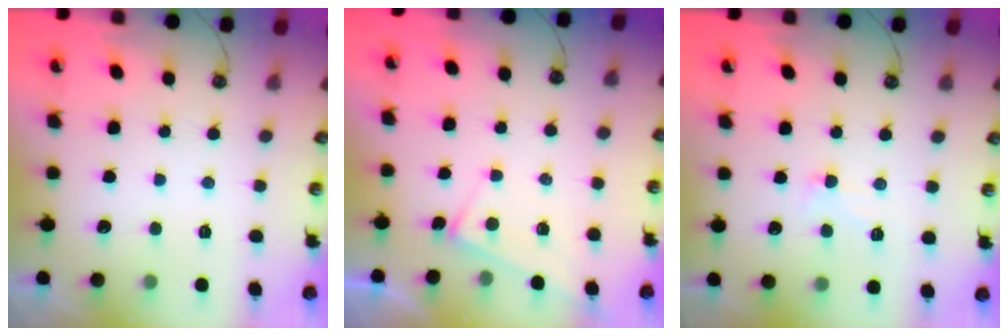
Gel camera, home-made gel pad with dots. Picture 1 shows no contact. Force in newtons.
{"total": 2.9, "press": 2.9, "slide": 0.3}
{"total": 5.1, "press": 5.1, "slide": 0.6}